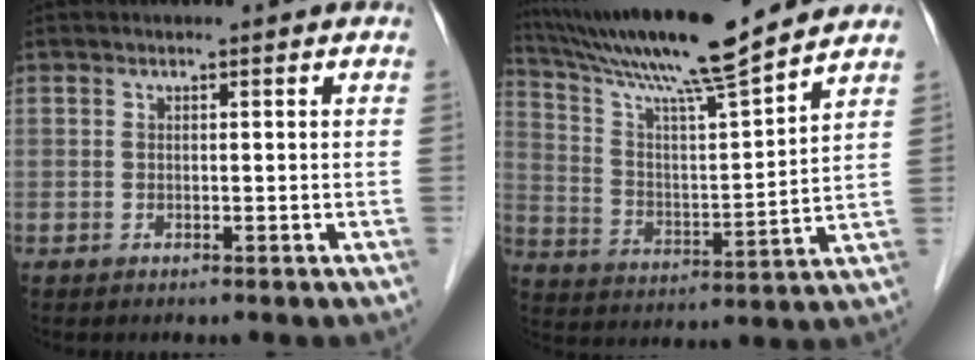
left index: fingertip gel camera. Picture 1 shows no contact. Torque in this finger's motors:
{"motor_torque": [1.03, -1.11, 0.70, 0.21]}